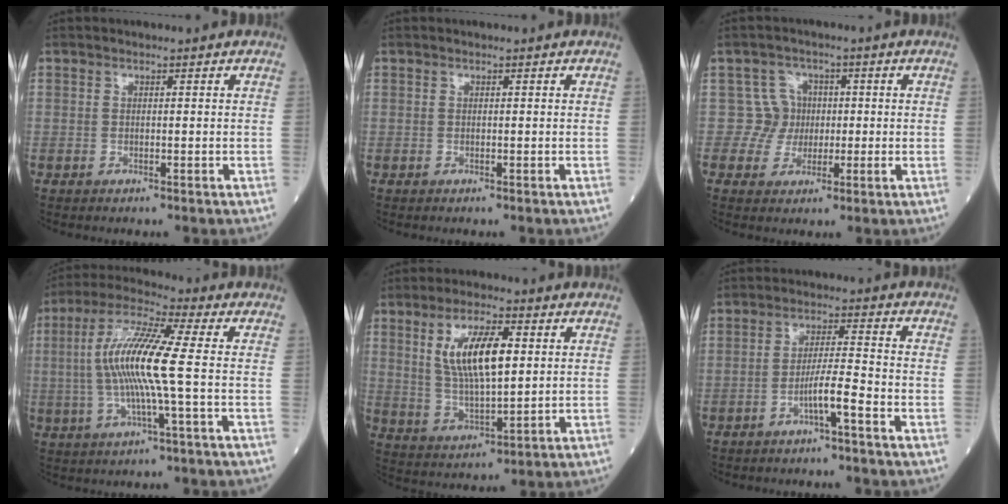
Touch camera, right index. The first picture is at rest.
{"total": 0.0}
{"total": 4.2, "force": [0.1, 4.2, -0.2], "torque": [0.021, 0.010, -0.002]}
{"total": 11.8, "force": [-0.3, 0.2, 11.8], "torque": [-0.240, 0.009, -0.014]}
{"total": 10.8, "force": [2.9, 3.1, 9.9], "torque": [-0.197, 0.003, 0.060]}
{"total": 4.6, "force": [-2.5, -0.3, 3.9], "torque": [-0.069, 0.008, -0.047]}